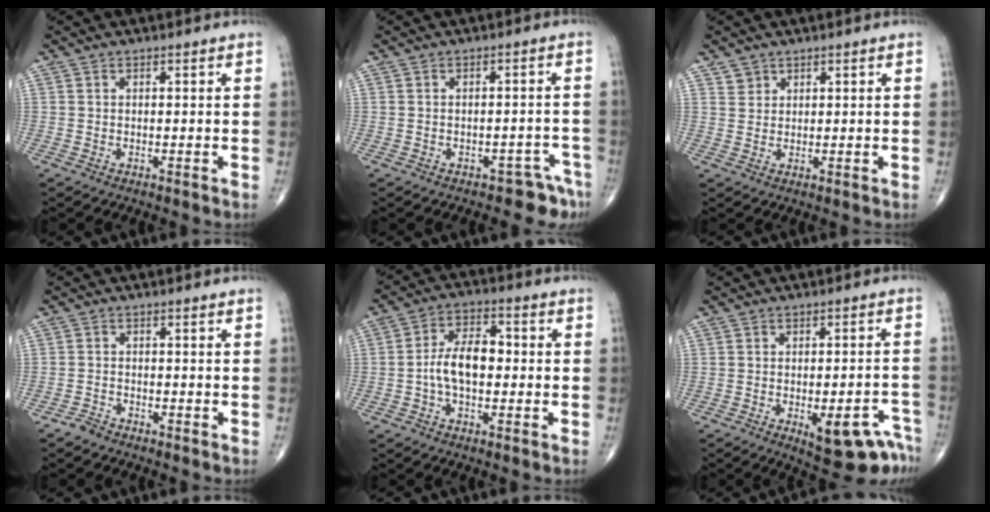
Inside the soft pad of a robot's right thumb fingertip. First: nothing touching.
{"total": 4.0, "force": [-3.3, 2.2, 0.8], "torque": [0.005, 0.039, -0.039]}
{"total": 2.0, "force": [1.4, 1.4, 0.0], "torque": [0.019, -0.008, 0.019]}
{"total": 1.7, "force": [-1.5, 0.7, 0.3], "torque": [-0.012, 0.004, -0.030]}
{"total": 8.9, "force": [-0.8, 5.1, 7.3], "torque": [-0.125, 0.027, -0.022]}
{"total": 12.0, "force": [-6.7, 4.0, 9.1], "torque": [-0.070, 0.045, -0.077]}